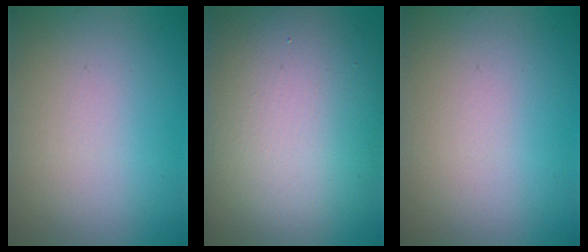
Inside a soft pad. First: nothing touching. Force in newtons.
{"total": 15.5, "press": 15.5, "slide": 0.9}
{"total": 0.0}